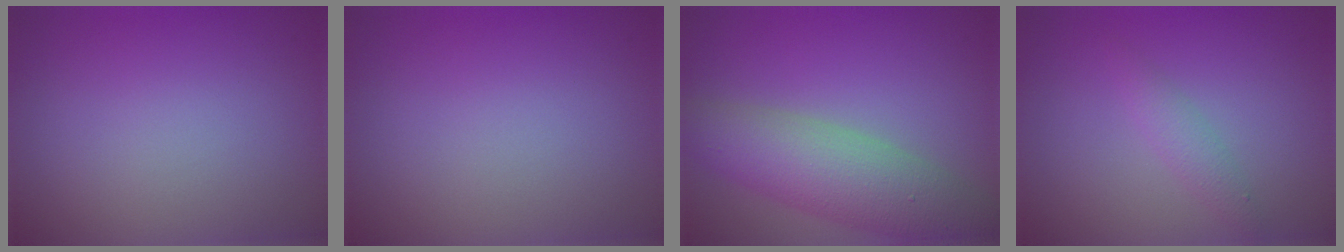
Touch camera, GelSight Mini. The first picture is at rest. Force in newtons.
{"total": 0.0}
{"total": 7.0, "press": 7.0, "slide": 0.4}
{"total": 1.6, "press": 1.6, "slide": 0.1}